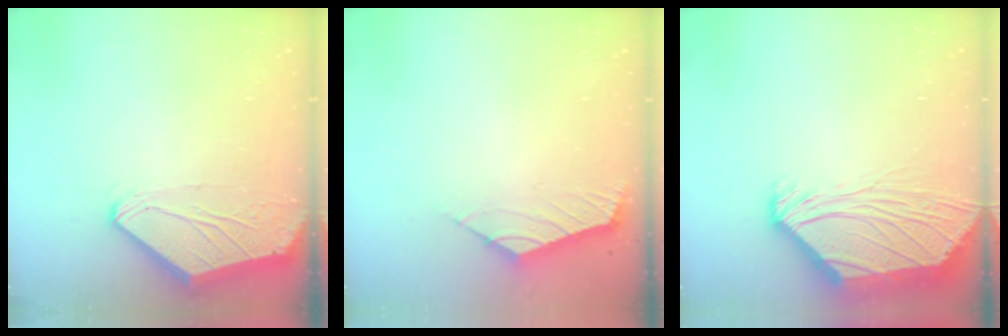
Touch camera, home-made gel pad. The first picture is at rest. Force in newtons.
{"total": 2.5, "press": 2.4, "slide": 0.6}
{"total": 10.3, "press": 10.2, "slide": 1.4}